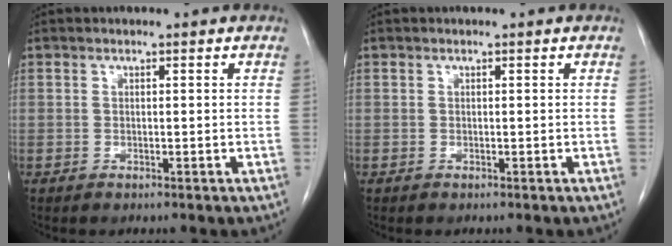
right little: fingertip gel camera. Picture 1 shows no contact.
{"total": 0.0}